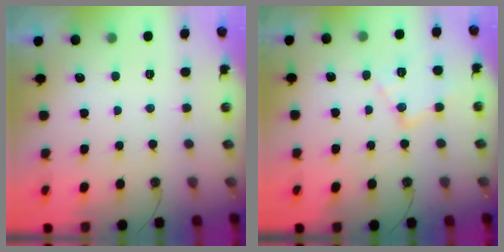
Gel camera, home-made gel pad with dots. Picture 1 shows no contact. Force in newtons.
{"total": 11.4, "press": 11.4, "slide": 0.6}